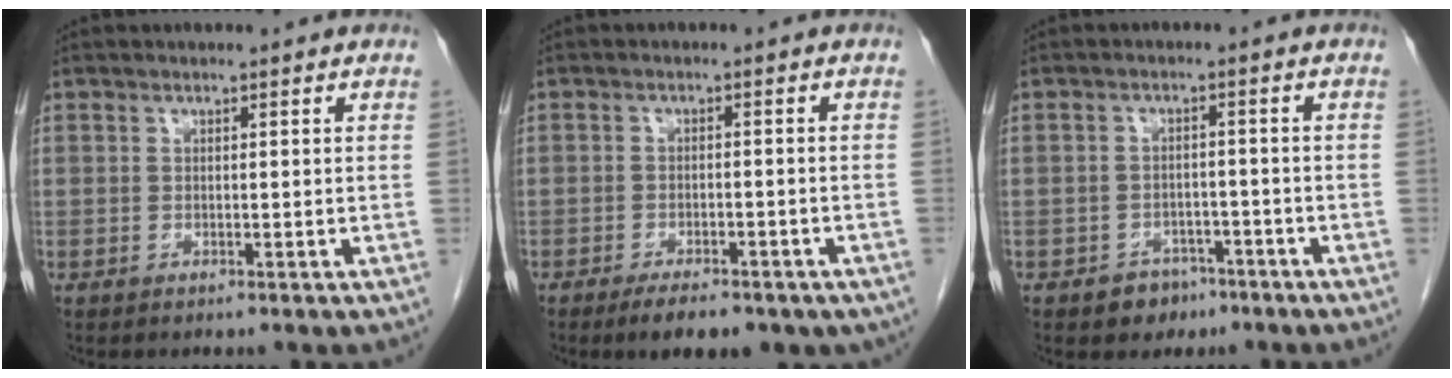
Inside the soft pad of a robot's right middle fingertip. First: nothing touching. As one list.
[{"total": 8.7, "force": [-6.1, 3.4, 5.2], "torque": [-0.060, -0.003, -0.080]}, {"total": 3.8, "force": [-2.5, 2.7, 0.9], "torque": [-0.009, 0.011, -0.028]}]